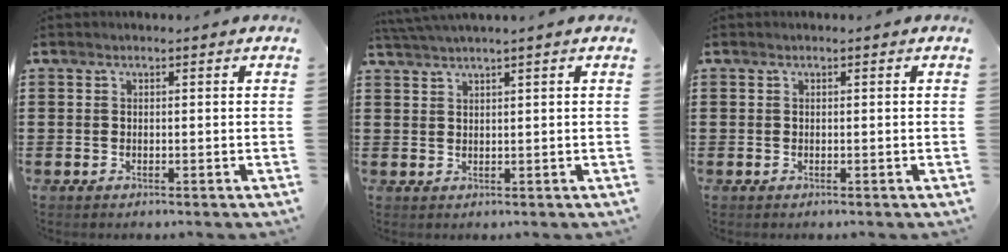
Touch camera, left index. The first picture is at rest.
{"total": 1.9, "force": [1.7, -0.4, 0.7], "torque": [-0.016, 0.001, 0.033]}
{"total": 0.0}